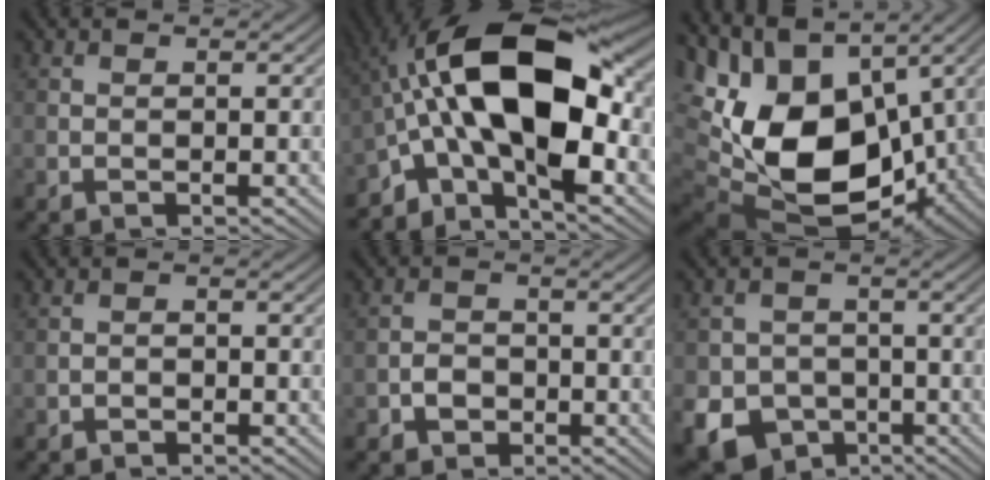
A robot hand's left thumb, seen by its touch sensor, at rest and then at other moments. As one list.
[{"total": 15.7, "force": [-1.5, 7.3, 13.8], "torque": [-0.241, 0.026, -0.047]}, {"total": 19.7, "force": [0.1, 12.2, 15.5], "torque": [-0.297, -0.007, 0.019]}, {"total": 1.1, "force": [-0.9, 0.4, 0.4], "torque": [-0.004, 0.002, -0.019]}, {"total": 2.5, "force": [-1.3, 1.9, 1.0], "torque": [-0.015, 0.003, -0.029]}, {"total": 10.0, "force": [-4.6, 8.4, 3.2], "torque": [-0.070, -0.042, -0.097]}]